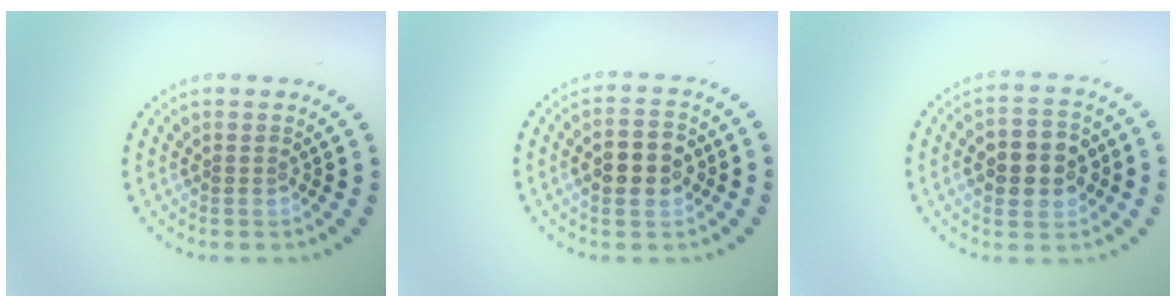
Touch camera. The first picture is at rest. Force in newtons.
{"total": 4.4, "press": 4.4, "slide": 0.1}
{"total": 5.6, "press": 5.5, "slide": 0.4}